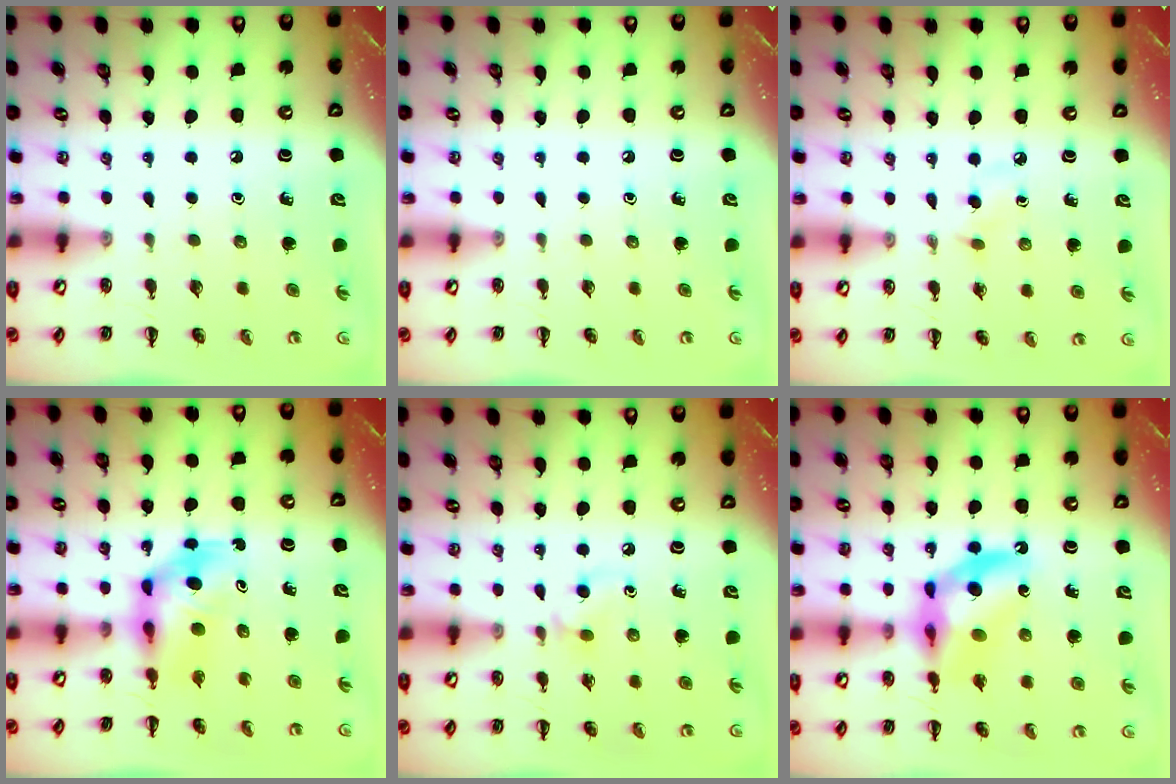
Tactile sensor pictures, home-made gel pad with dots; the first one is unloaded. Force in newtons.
{"total": 0.0}
{"total": 3.3, "press": 3.0, "slide": 1.4}
{"total": 5.1, "press": 5.0, "slide": 0.6}
{"total": 4.3, "press": 3.9, "slide": 1.6}
{"total": 10.8, "press": 10.3, "slide": 3.4}